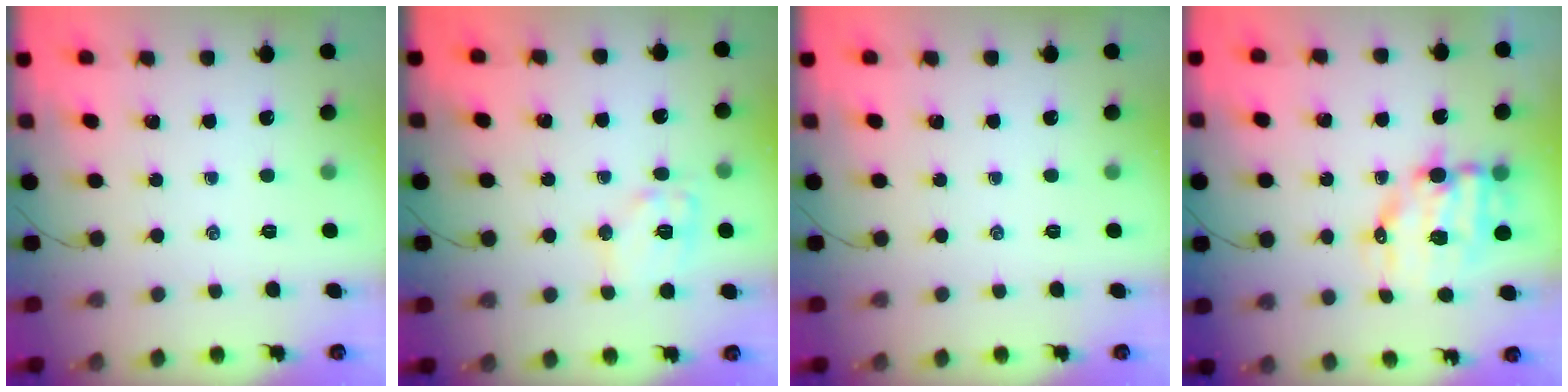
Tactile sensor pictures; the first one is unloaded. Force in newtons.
{"total": 10.9, "press": 10.8, "slide": 1.1}
{"total": 0.0}
{"total": 10.1, "press": 9.8, "slide": 2.1}